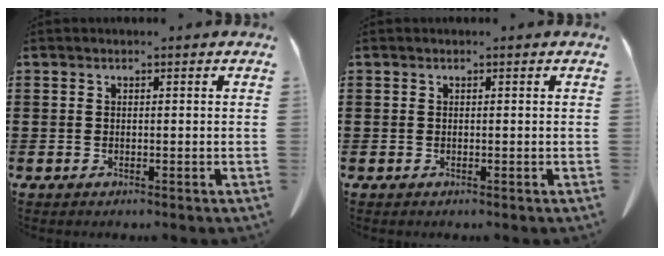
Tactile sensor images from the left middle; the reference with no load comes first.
{"total": 0.0}